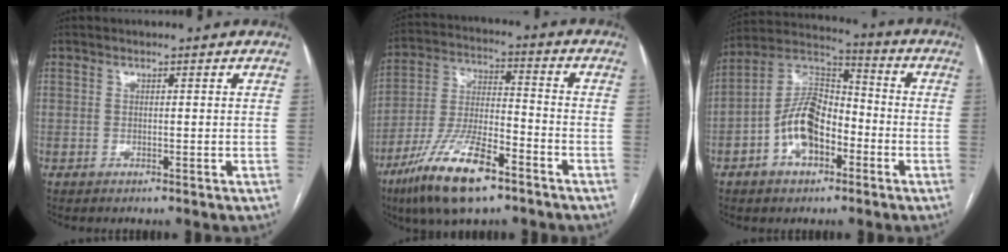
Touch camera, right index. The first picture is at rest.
{"total": 14.1, "force": [-8.7, 3.6, 10.5], "torque": [-0.214, -0.013, -0.158]}
{"total": 11.5, "force": [-4.1, 6.2, 8.8], "torque": [-0.179, 0.031, -0.076]}